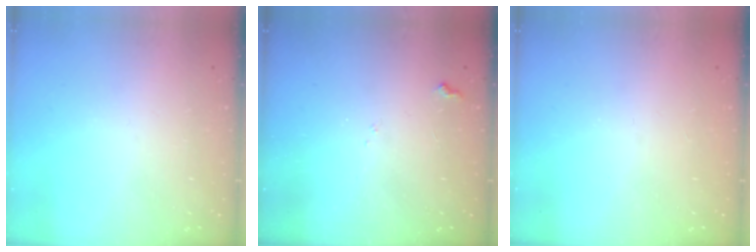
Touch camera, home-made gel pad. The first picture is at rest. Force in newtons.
{"total": 6.2, "press": 6.2, "slide": 0.6}
{"total": 1.0, "press": 0.9, "slide": 0.4}